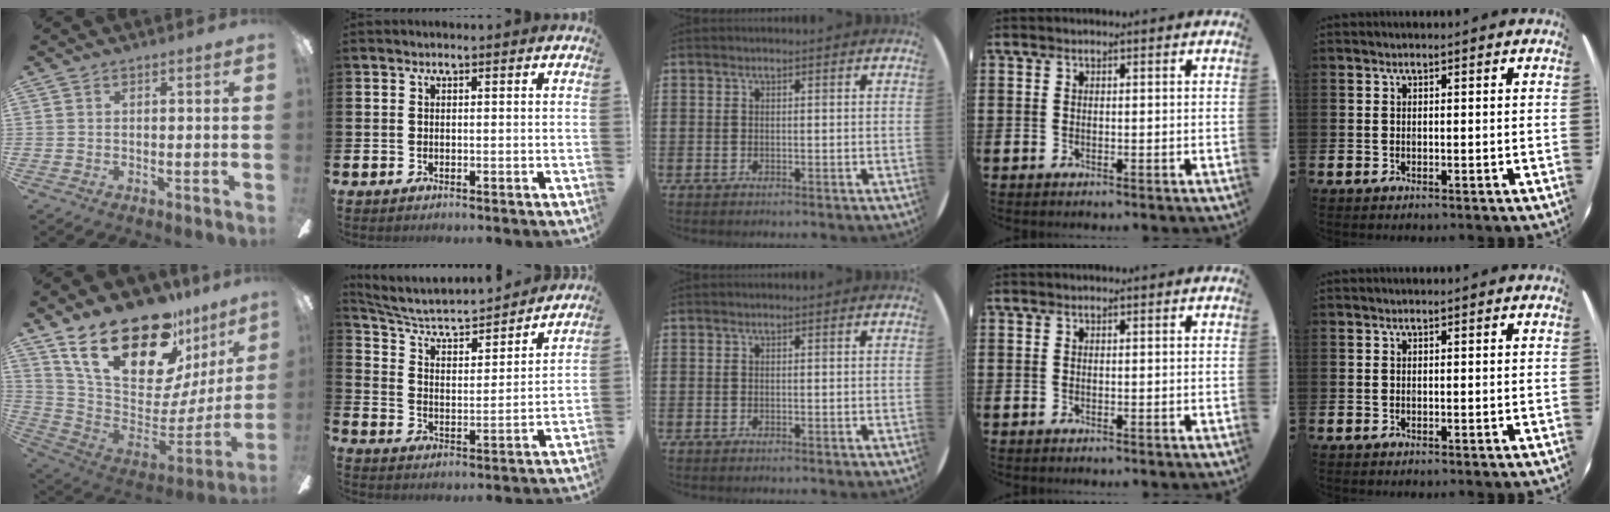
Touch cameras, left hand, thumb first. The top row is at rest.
{"thumb": {"total": 27.0, "force": [18.4, 11.9, 15.9], "torque": [-0.279, -0.127, 0.330]}, "index": {"total": 6.2, "force": [5.6, 1.7, 2.3], "torque": [-0.073, -0.043, 0.088]}}